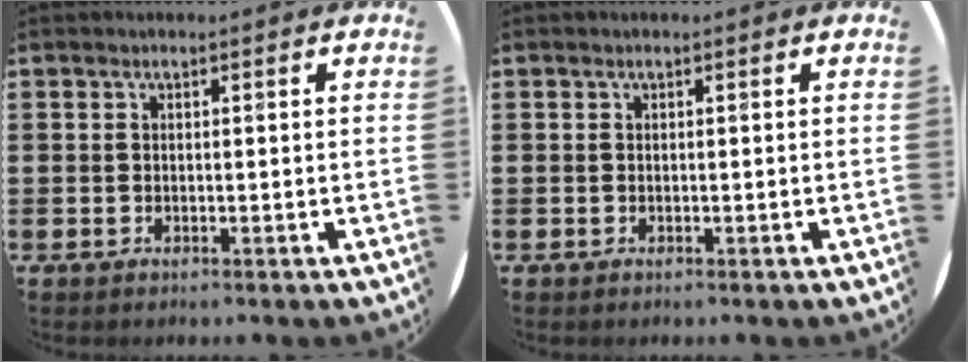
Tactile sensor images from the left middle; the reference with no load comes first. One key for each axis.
{"total": 0.0}